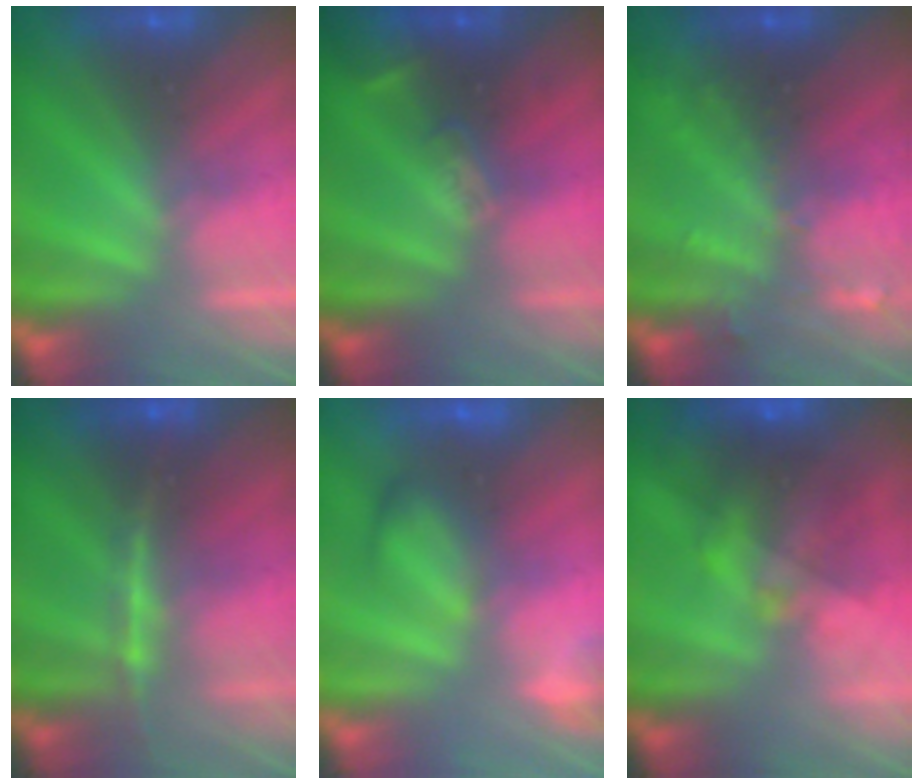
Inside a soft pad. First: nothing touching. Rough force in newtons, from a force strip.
{"total": 2.4}
{"total": 3.0}
{"total": 2.4}
{"total": 2.6}
{"total": 7.8}